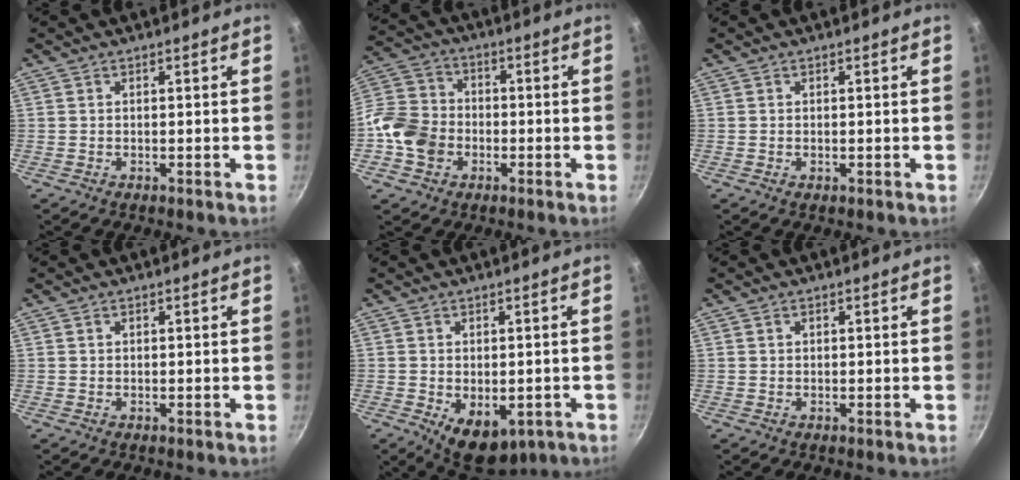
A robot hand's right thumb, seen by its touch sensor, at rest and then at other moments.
{"total": 11.7, "force": [-3.2, 9.5, 6.1], "torque": [-0.097, 0.027, -0.079]}
{"total": 0.5, "force": [-0.1, 0.3, 0.4], "torque": [-0.005, 0.001, -0.001]}
{"total": 0.7, "force": [0.3, 0.5, 0.3], "torque": [-0.002, 0.004, 0.004]}
{"total": 9.1, "force": [-2.6, 5.6, 6.6], "torque": [-0.068, -0.004, -0.020]}
{"total": 0.8, "force": [0.3, 0.7, 0.4], "torque": [-0.003, 0.004, 0.005]}